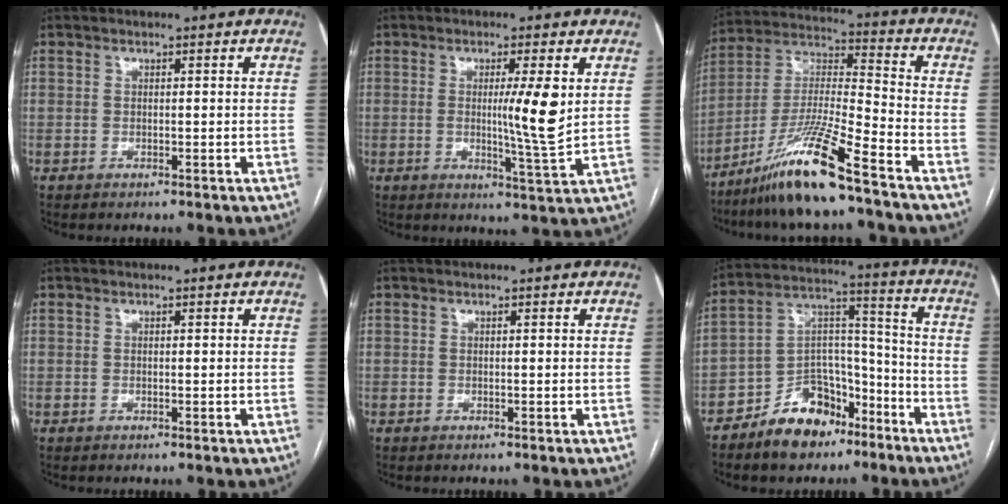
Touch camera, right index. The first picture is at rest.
{"total": 7.0, "force": [1.1, -0.5, 6.9], "torque": [-0.110, -0.014, 0.021]}
{"total": 14.1, "force": [-9.7, -0.6, 10.2], "torque": [-0.210, -0.020, -0.178]}
{"total": 0.0}
{"total": 0.0}
{"total": 12.9, "force": [-8.7, 7.3, 6.1], "torque": [-0.109, 0.038, -0.144]}